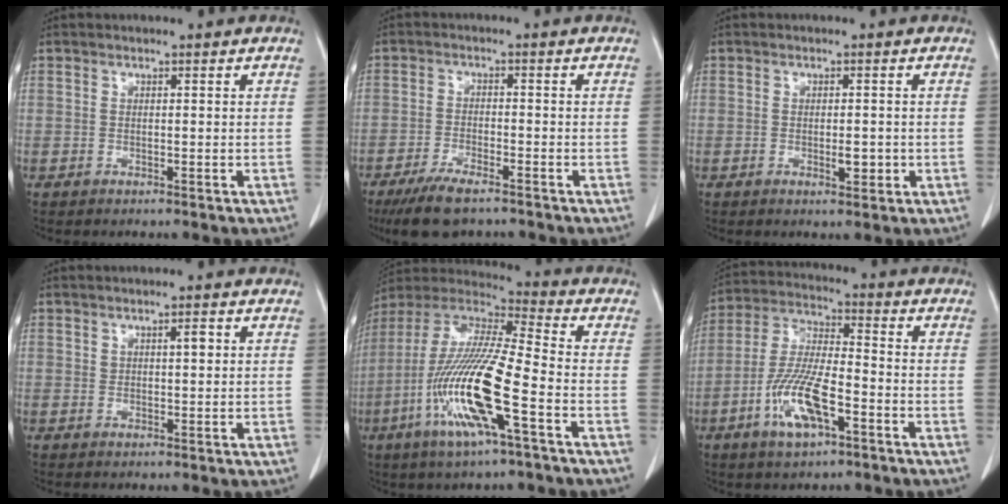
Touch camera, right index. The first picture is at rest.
{"total": 7.4, "force": [-5.6, 1.8, 4.4], "torque": [-0.082, -0.016, -0.098]}
{"total": 2.3, "force": [-0.5, 0.9, 2.1], "torque": [-0.033, -0.001, -0.004]}
{"total": 2.0, "force": [0.8, 0.8, 1.7], "torque": [-0.024, 0.001, 0.013]}
{"total": 17.7, "force": [-6.0, 1.5, 16.6], "torque": [-0.345, -0.015, -0.119]}
{"total": 11.5, "force": [-4.8, 3.2, 9.9], "torque": [-0.210, -0.002, -0.089]}